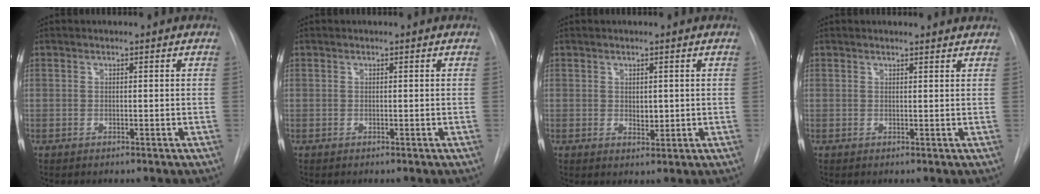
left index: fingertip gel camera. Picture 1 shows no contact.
{"total": 0.0}
{"total": 1.6, "force": [0.0, 1.0, 1.2], "torque": [-0.017, -0.010, 0.004]}
{"total": 3.2, "force": [3.1, 0.4, 0.4], "torque": [-0.010, 0.000, 0.027]}